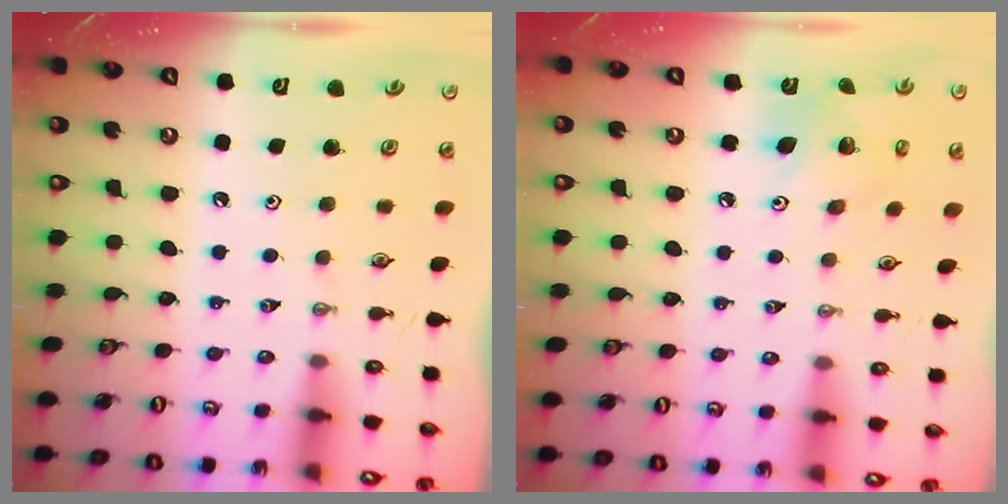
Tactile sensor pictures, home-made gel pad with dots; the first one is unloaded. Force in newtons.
{"total": 8.7, "press": 8.7, "slide": 0.5}